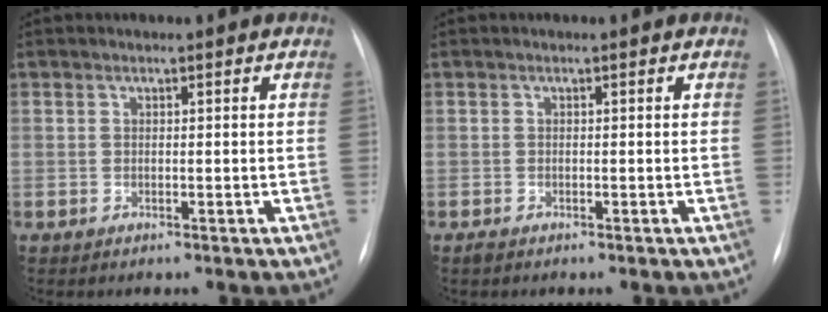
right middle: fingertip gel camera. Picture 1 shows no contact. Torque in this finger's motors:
{"motor_torque": [0.10, -0.12, -0.02, 0.00]}